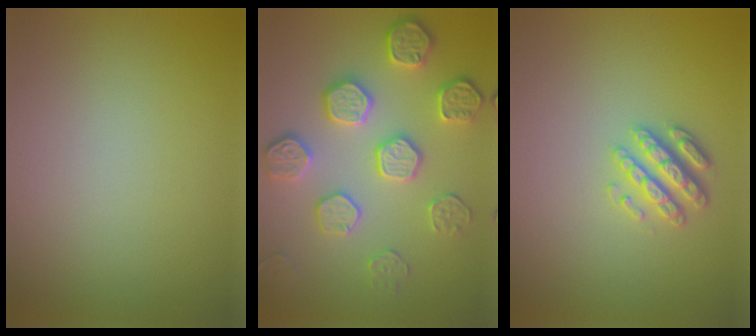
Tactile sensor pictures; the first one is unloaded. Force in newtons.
{"total": 4.7, "press": 4.3, "slide": 1.8}
{"total": 2.8, "press": 2.7, "slide": 0.8}